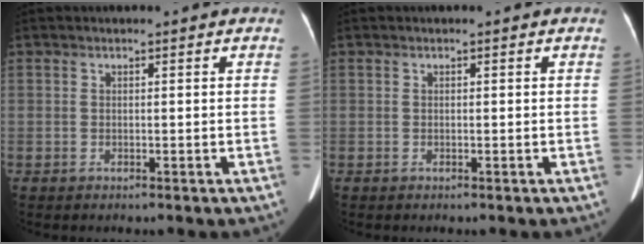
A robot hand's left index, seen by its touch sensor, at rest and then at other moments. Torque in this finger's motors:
{"motor_torque": [0.00, 0.00, 0.00, 0.00]}